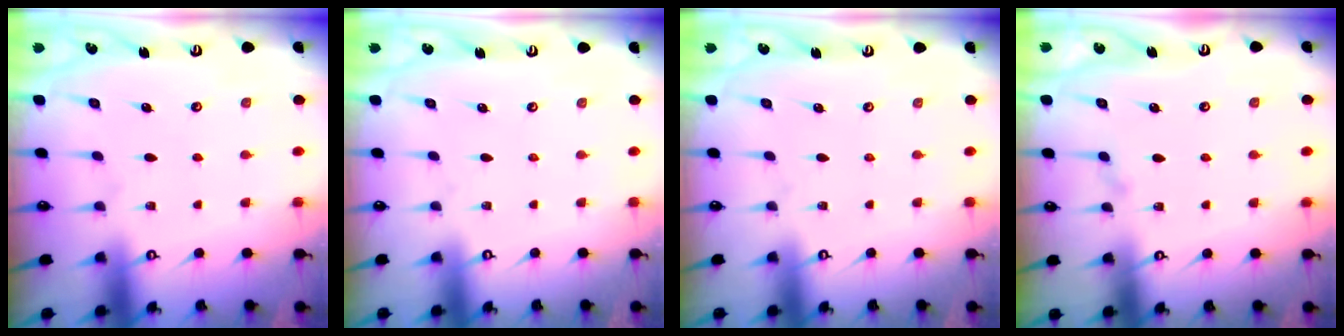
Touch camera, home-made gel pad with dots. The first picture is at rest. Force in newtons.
{"total": 0.0}
{"total": 0.0}
{"total": 0.0}